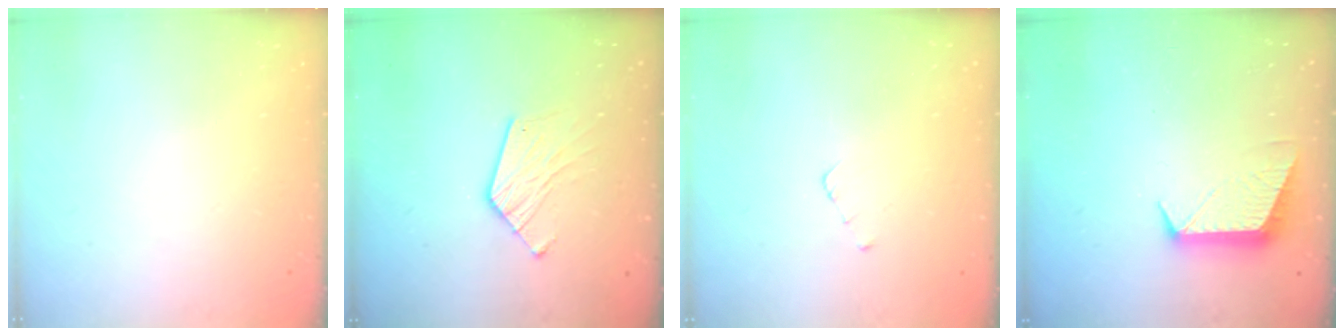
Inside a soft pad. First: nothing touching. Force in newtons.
{"total": 9.8, "press": 9.7, "slide": 0.6}
{"total": 2.7, "press": 2.7, "slide": 0.3}
{"total": 10.1, "press": 10.1, "slide": 0.5}